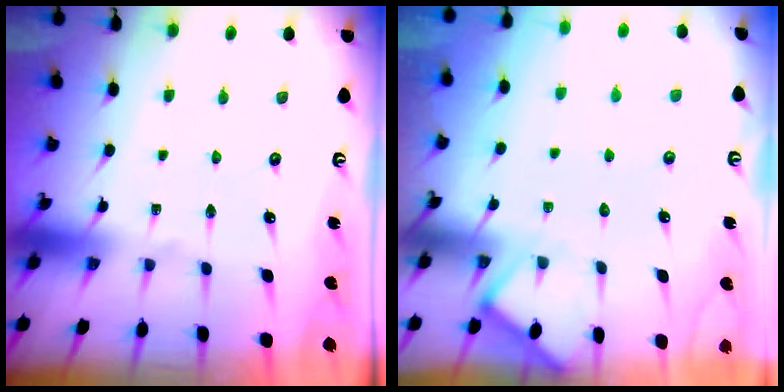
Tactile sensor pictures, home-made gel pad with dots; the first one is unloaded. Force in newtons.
{"total": 5.4, "press": 5.4, "slide": 0.6}